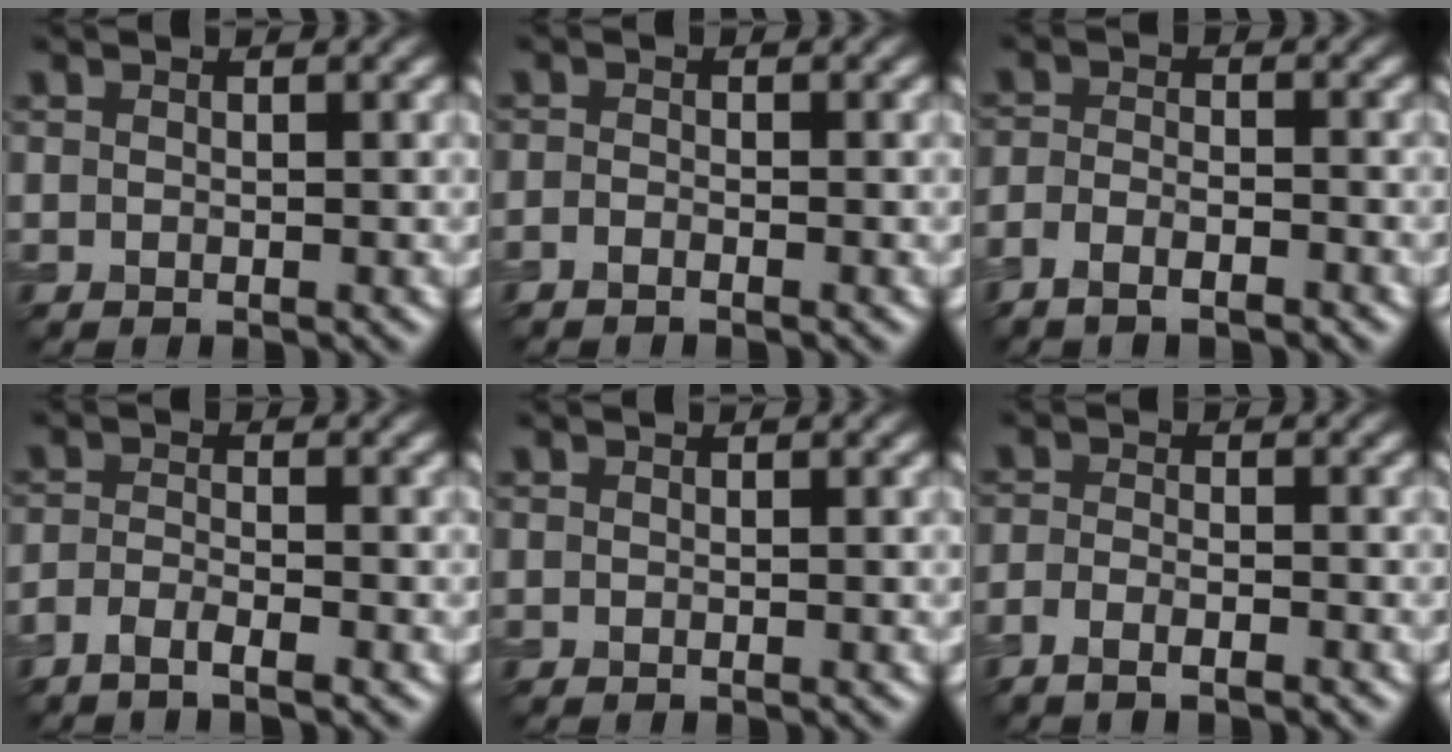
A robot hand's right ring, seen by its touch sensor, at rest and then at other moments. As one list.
[{"total": 0.7, "force": [-0.7, -0.1, 0.0], "torque": [-0.001, -0.002, -0.018]}, {"total": 2.7, "force": [-2.2, 0.8, 1.4], "torque": [-0.028, -0.002, -0.043]}, {"total": 1.7, "force": [-1.4, 0.2, 1.0], "torque": [-0.021, -0.003, -0.032]}, {"total": 0.0}, {"total": 2.2, "force": [-1.7, 0.5, 1.3], "torque": [-0.029, -0.003, -0.034]}]